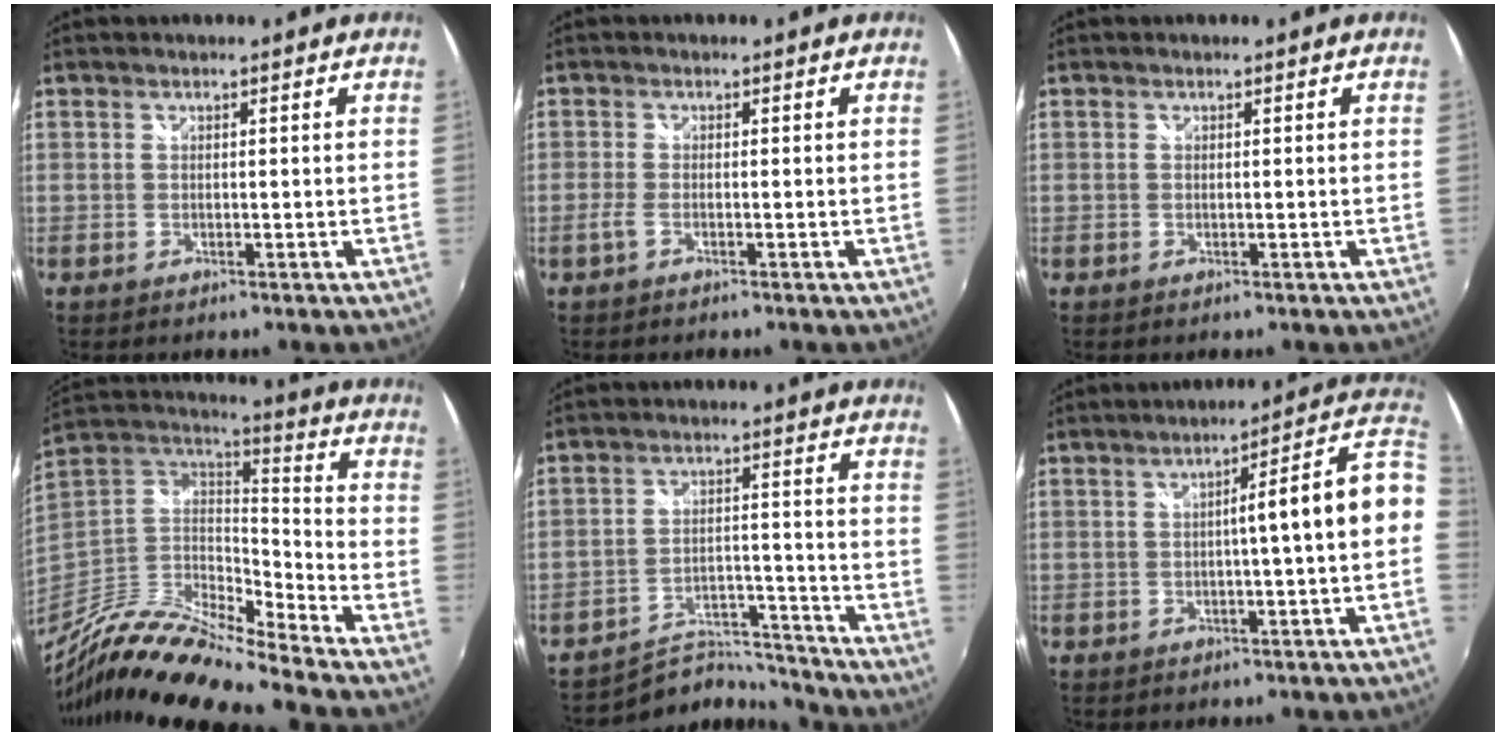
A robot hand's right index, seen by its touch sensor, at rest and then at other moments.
{"total": 1.6, "force": [-1.0, 0.3, 1.2], "torque": [-0.028, -0.004, -0.021]}
{"total": 0.0}
{"total": 18.5, "force": [-15.4, 2.6, 10.0], "torque": [-0.195, -0.022, -0.302]}
{"total": 9.8, "force": [-9.6, 1.8, -0.6], "torque": [0.000, 0.035, -0.152]}
{"total": 9.2, "force": [-0.7, -0.3, 9.2], "torque": [-0.098, 0.029, 0.001]}